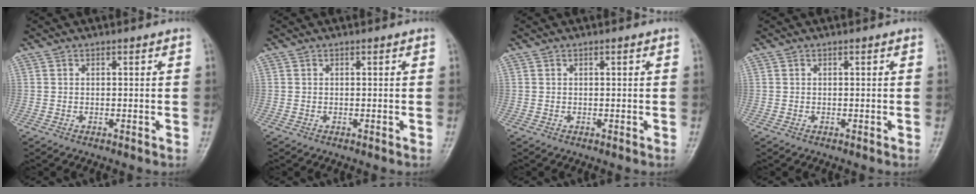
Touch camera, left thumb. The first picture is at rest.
{"total": 0.0}
{"total": 0.0}
{"total": 0.0}